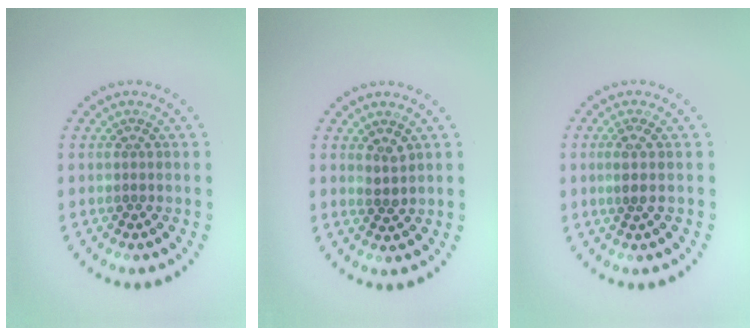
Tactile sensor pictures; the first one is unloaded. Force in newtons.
{"total": 1.3, "press": 1.0, "slide": 0.7}
{"total": 1.2, "press": 0.8, "slide": 0.9}